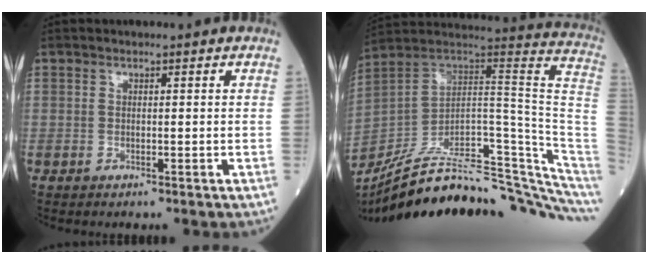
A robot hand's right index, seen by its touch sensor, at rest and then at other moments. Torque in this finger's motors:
{"motor_torque": [0.80, -1.34, 0.88, 0.20]}